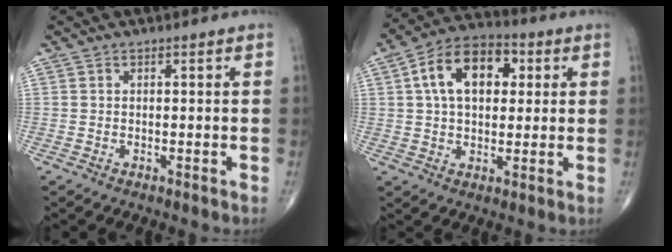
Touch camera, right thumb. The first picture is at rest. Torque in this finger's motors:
{"motor_torque": [0.44, 2.47, 1.34, 0.61, 0.09]}